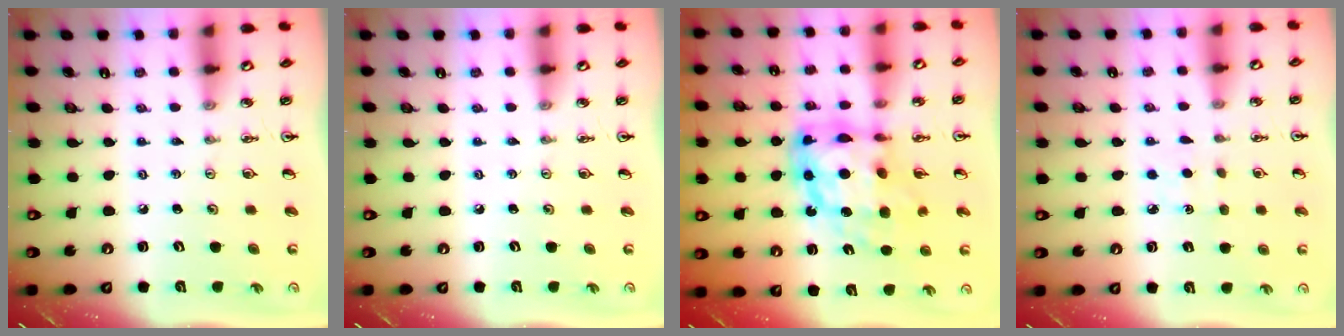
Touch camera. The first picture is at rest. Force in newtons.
{"total": 0.0}
{"total": 16.3, "press": 16.3, "slide": 1.1}
{"total": 2.4, "press": 2.4, "slide": 0.3}